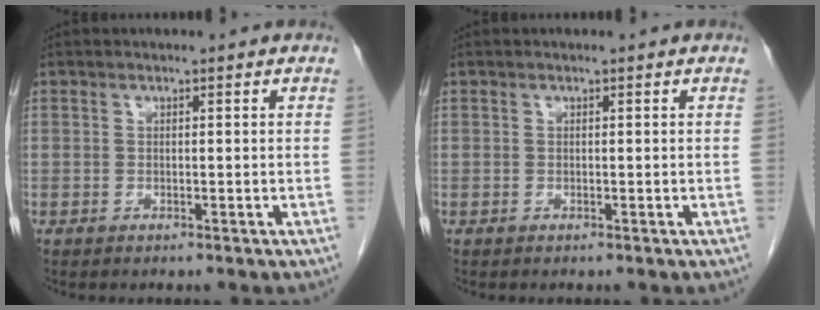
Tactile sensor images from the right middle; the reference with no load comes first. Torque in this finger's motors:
{"motor_torque": [0.00, 0.00, 0.00, 0.00]}